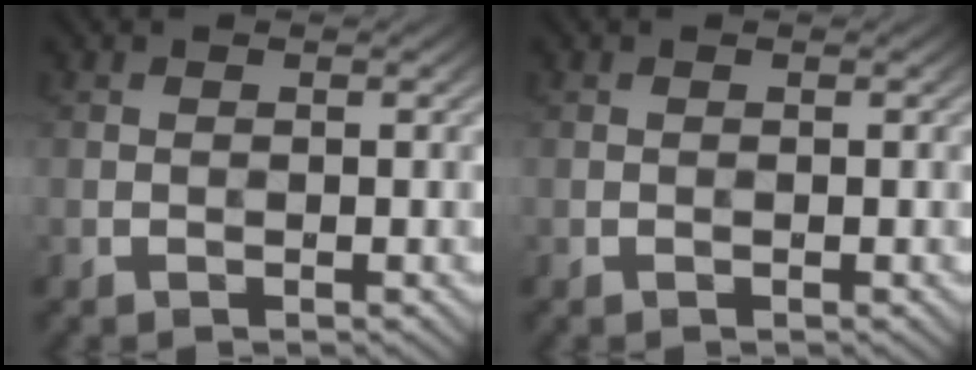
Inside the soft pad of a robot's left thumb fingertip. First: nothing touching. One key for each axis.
{"total": 0.0}